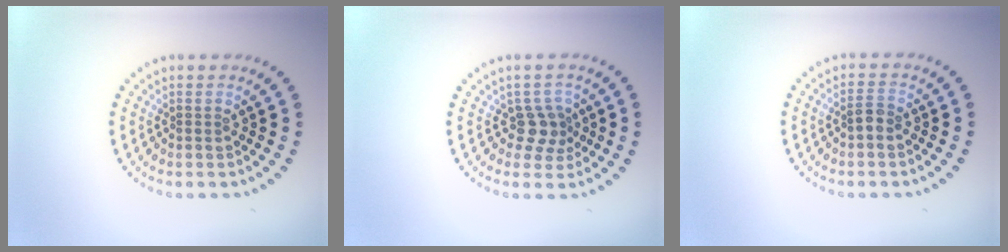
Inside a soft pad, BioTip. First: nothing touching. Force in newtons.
{"total": 2.4, "press": 1.9, "slide": 1.6}
{"total": 1.3, "press": 1.2, "slide": 0.5}